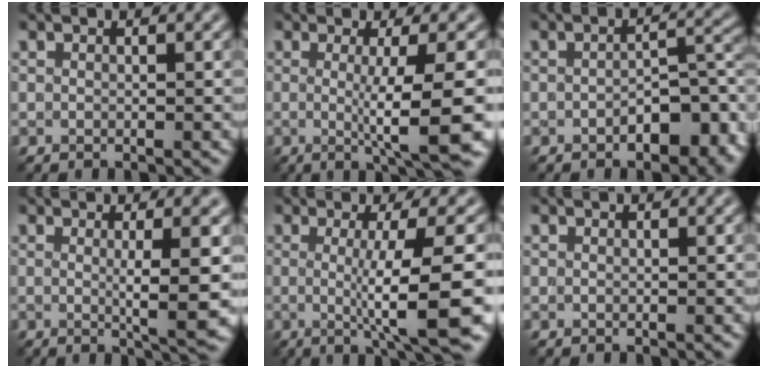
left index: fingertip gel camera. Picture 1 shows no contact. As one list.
[{"total": 7.6, "force": [-0.8, 1.2, 7.5], "torque": [-0.109, -0.008, -0.006]}, {"total": 5.9, "force": [-2.5, 2.7, 4.7], "torque": [-0.061, 0.007, -0.033]}, {"total": 5.8, "force": [0.1, 0.9, 5.7], "torque": [-0.081, -0.007, 0.005]}, {"total": 8.6, "force": [-0.9, 1.4, 8.4], "torque": [-0.118, -0.009, -0.008]}, {"total": 0.0}]